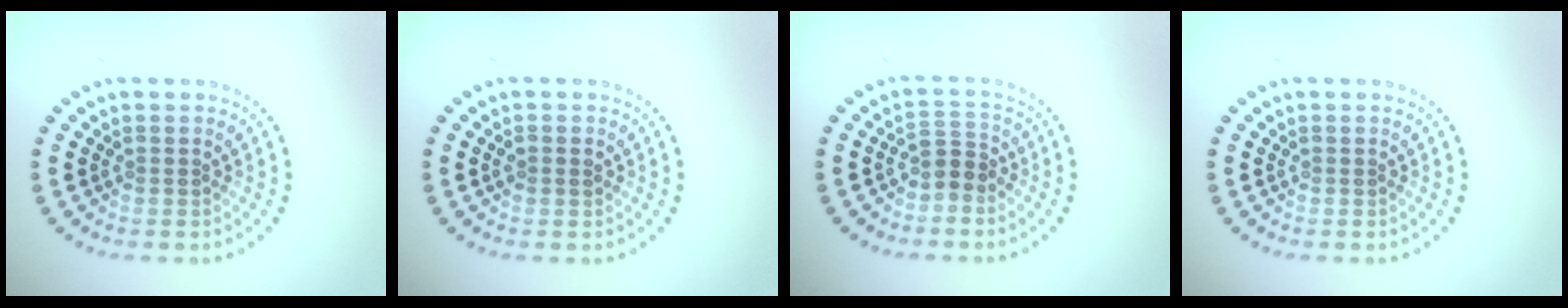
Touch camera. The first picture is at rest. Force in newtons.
{"total": 0.8, "press": 0.7, "slide": 0.1}
{"total": 2.1, "press": 1.6, "slide": 1.4}
{"total": 0.0}